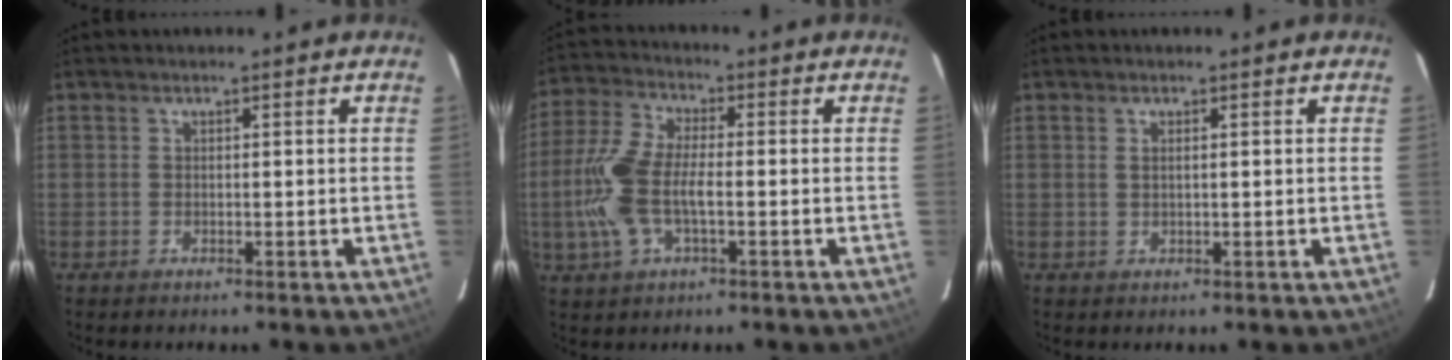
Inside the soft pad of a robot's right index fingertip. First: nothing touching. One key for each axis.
{"total": 11.2, "fx": -2.1, "fy": 4.7, "fz": 10.0, "tx": -0.231, "ty": 0.006, "tz": -0.045}
{"total": 0.6, "fx": 0.2, "fy": 0.0, "fz": 0.6, "tx": -0.012, "ty": 0.002, "tz": 0.004}